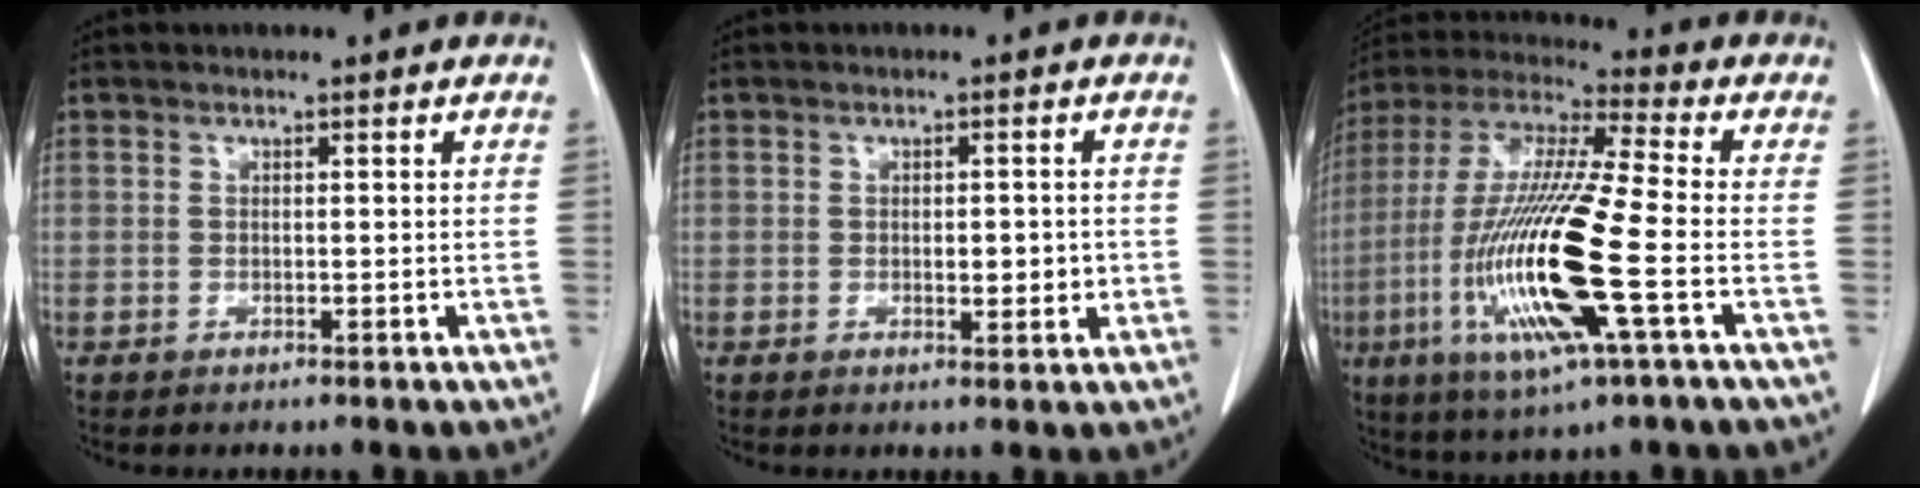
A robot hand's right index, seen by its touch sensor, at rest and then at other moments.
{"total": 3.2, "force": [-0.3, 1.4, 2.8], "torque": [-0.037, 0.000, -0.001]}
{"total": 20.3, "force": [-5.4, 1.5, 19.5], "torque": [-0.421, -0.025, -0.105]}